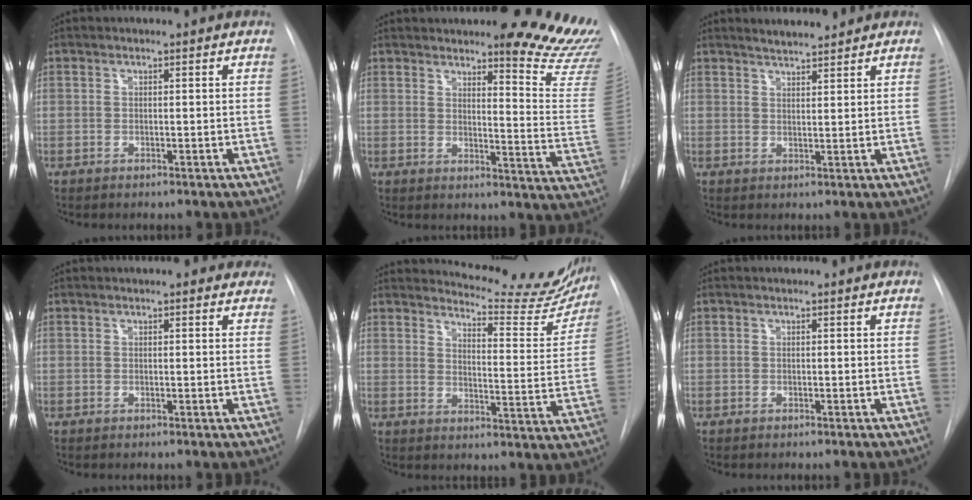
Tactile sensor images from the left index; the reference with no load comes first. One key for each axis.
{"total": 17.9, "fx": 16.5, "fy": 1.3, "fz": 6.9, "tx": -0.071, "ty": -0.111, "tz": 0.175}
{"total": 4.5, "fx": 4.2, "fy": 0.7, "fz": 1.4, "tx": -0.025, "ty": 0.013, "tz": 0.067}
{"total": 5.5, "fx": 4.8, "fy": 1.5, "fz": 2.3, "tx": -0.023, "ty": 0.012, "tz": 0.045}
{"total": 18.5, "fx": 17.5, "fy": 3.1, "fz": 5.1, "tx": -0.056, "ty": -0.085, "tz": 0.195}
{"total": 0.0}